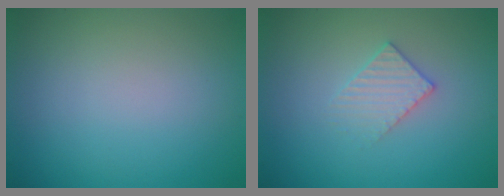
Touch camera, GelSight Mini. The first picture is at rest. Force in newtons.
{"total": 2.1, "press": 2.0, "slide": 0.3}